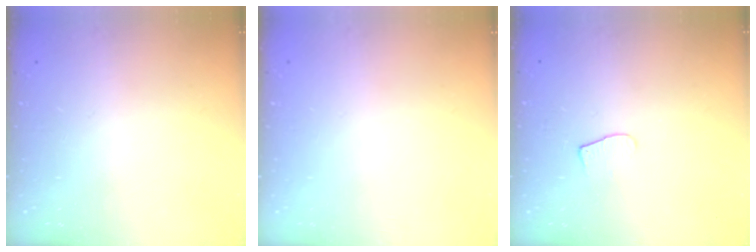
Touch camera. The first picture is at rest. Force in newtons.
{"total": 0.0}
{"total": 6.2, "press": 6.2, "slide": 0.7}